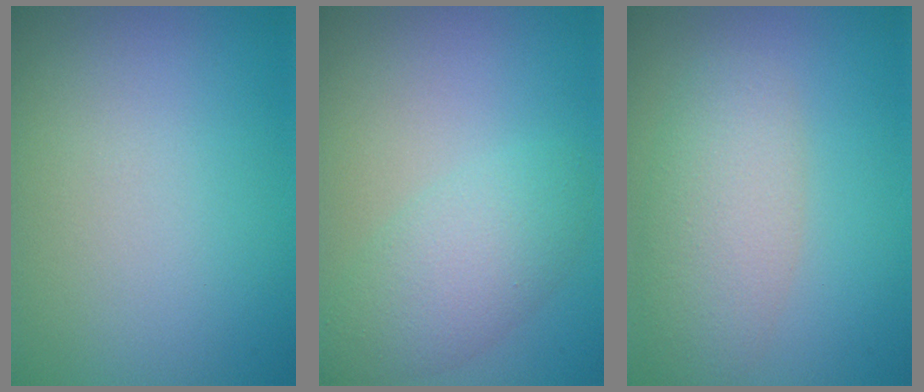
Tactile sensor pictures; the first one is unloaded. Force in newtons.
{"total": 3.7, "press": 3.7, "slide": 0.2}
{"total": 4.2, "press": 4.2, "slide": 0.2}